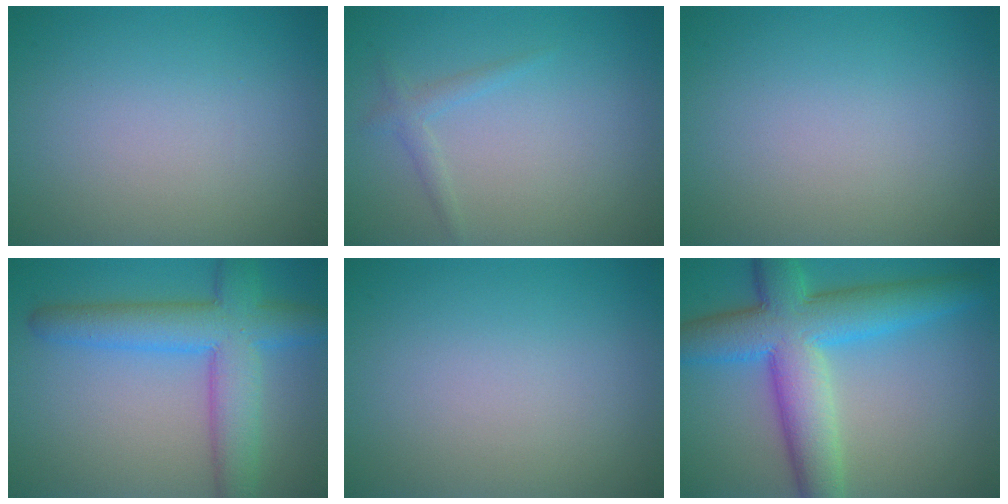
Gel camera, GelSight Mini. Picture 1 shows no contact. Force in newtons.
{"total": 1.2, "press": 1.2, "slide": 0.0}
{"total": 0.0}
{"total": 7.6, "press": 7.6, "slide": 0.2}
{"total": 0.0}
{"total": 9.6, "press": 9.6, "slide": 0.2}